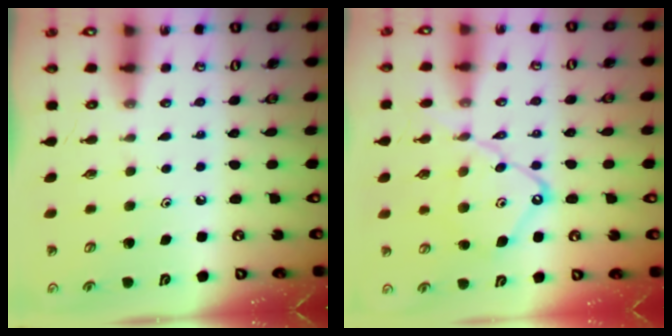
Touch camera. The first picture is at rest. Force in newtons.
{"total": 12.8, "press": 12.7, "slide": 1.2}